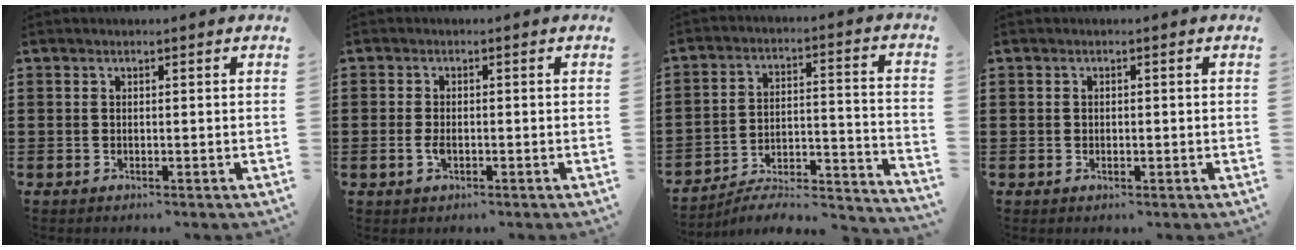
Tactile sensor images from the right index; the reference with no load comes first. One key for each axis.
{"total": 2.2, "fx": -0.5, "fy": 1.1, "fz": 1.8, "tx": -0.050, "ty": -0.006, "tz": -0.014}
{"total": 4.8, "fx": -4.2, "fy": 1.1, "fz": 1.8, "tx": -0.033, "ty": -0.008, "tz": -0.088}
{"total": 0.7, "fx": -0.1, "fy": 0.5, "fz": 0.5, "tx": -0.010, "ty": 0.003, "tz": -0.003}